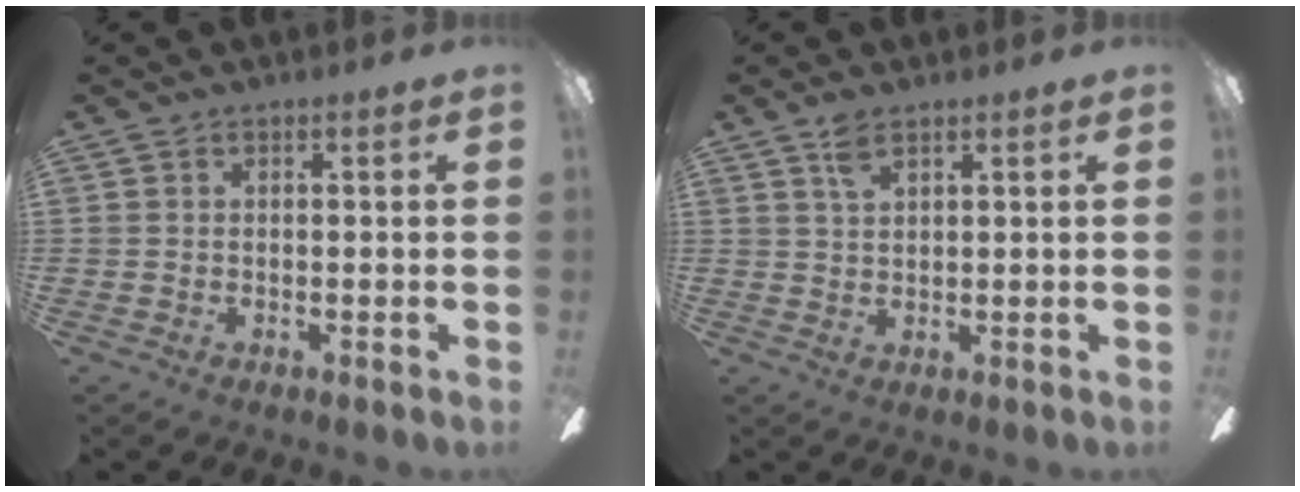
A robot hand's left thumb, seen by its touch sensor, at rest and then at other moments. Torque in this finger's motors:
{"motor_torque": [0.13, -0.03, 0.29, -0.33, 0.02]}